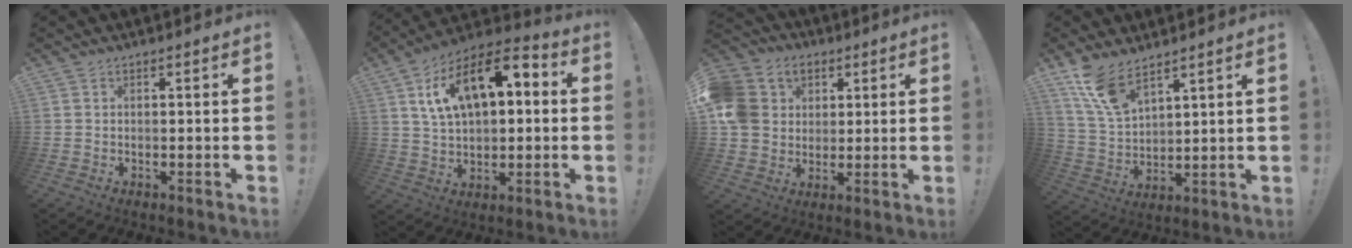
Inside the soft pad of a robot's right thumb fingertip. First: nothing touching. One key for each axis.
{"total": 17.1, "fx": 6.1, "fy": 9.9, "fz": 12.5, "tx": -0.207, "ty": -0.019, "tz": 0.107}
{"total": 12.9, "fx": 2.9, "fy": 11.5, "fz": 5.1, "tx": -0.084, "ty": -0.001, "tz": 0.063}
{"total": 10.6, "fx": 8.2, "fy": 4.1, "fz": 5.4, "tx": -0.105, "ty": -0.047, "tz": 0.159}